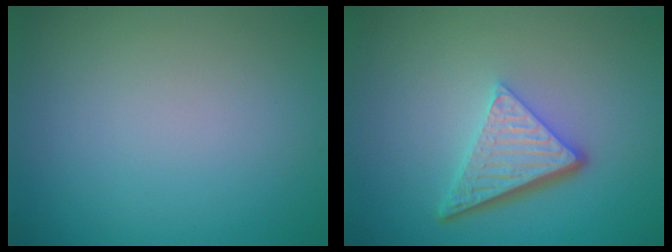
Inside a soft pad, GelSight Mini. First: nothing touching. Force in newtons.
{"total": 4.9, "press": 3.5, "slide": 3.5}